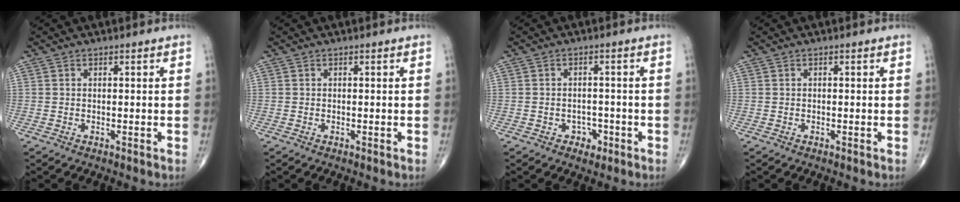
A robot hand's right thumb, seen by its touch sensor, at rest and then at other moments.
{"total": 0.0}
{"total": 2.9, "force": [-1.4, 2.2, 1.1], "torque": [0.002, 0.010, -0.019]}
{"total": 0.0}